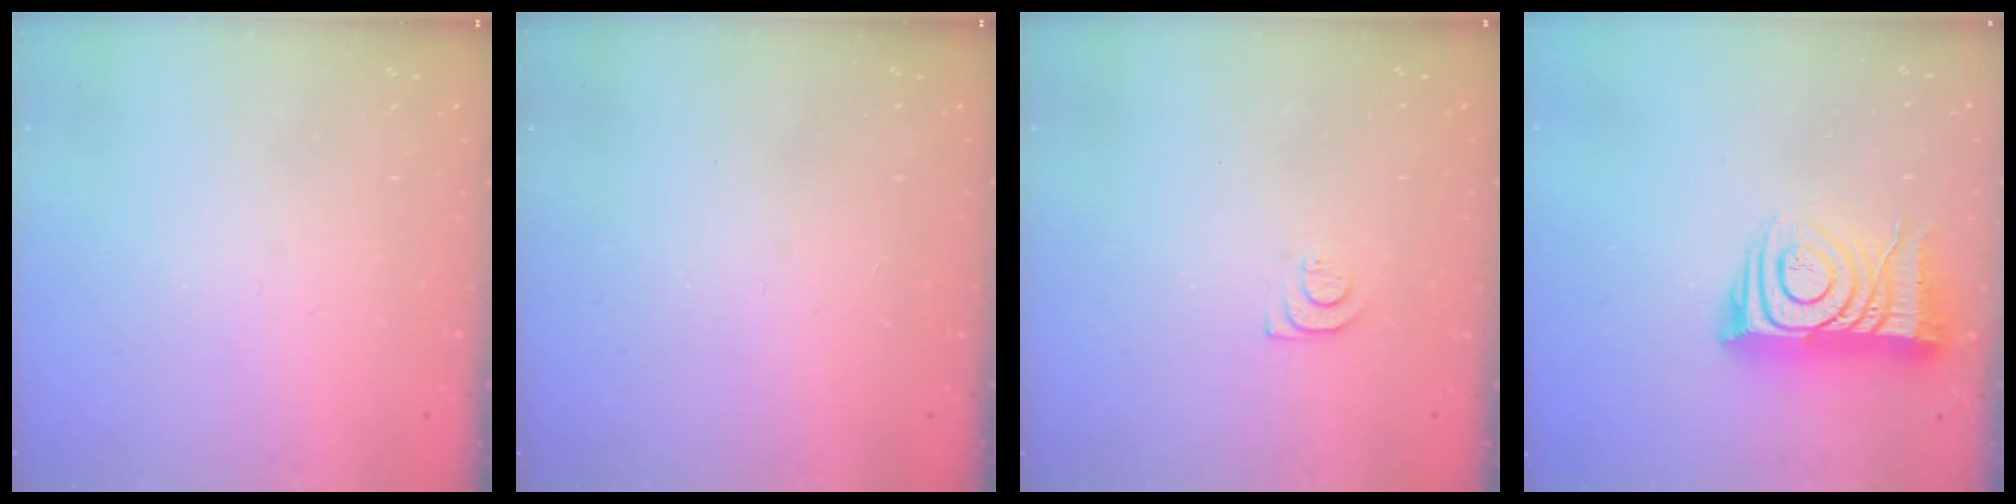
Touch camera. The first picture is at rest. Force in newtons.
{"total": 2.8, "press": 2.8, "slide": 0.4}
{"total": 7.4, "press": 7.4, "slide": 0.5}
{"total": 12.9, "press": 12.8, "slide": 1.1}